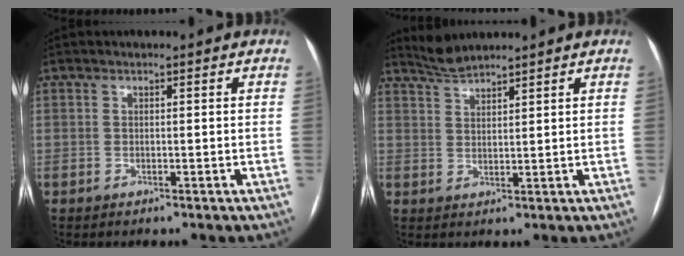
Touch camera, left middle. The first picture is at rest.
{"total": 3.4, "force": [3.3, -0.1, 0.2], "torque": [-0.010, 0.007, 0.070]}